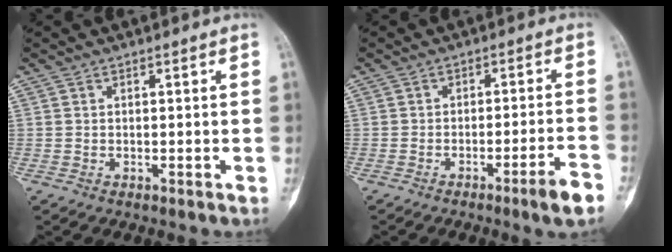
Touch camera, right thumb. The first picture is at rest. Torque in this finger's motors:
{"motor_torque": [-0.50, -0.37, 0.01, 0.32, 0.01]}